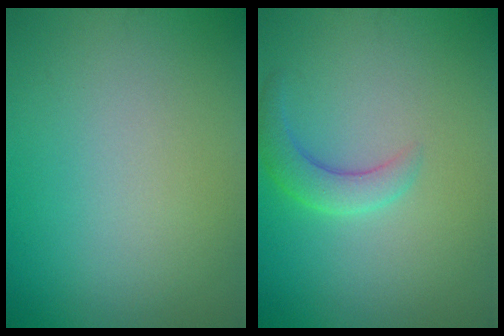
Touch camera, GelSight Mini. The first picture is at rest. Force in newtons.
{"total": 2.6, "press": 2.6, "slide": 0.1}